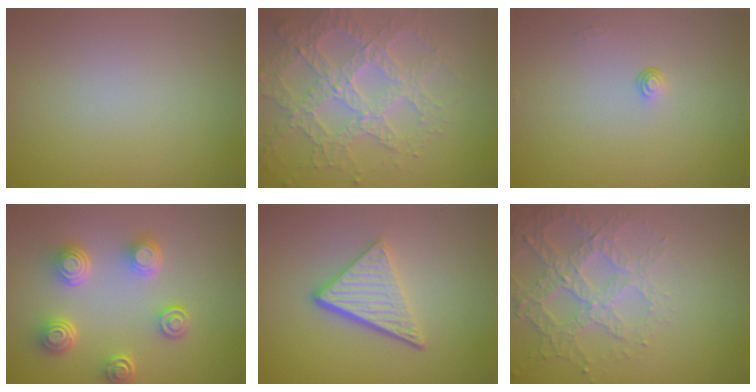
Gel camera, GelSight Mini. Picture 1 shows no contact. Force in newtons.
{"total": 7.0, "press": 5.1, "slide": 4.8}
{"total": 0.6, "press": 0.4, "slide": 0.5}
{"total": 4.9, "press": 3.6, "slide": 3.4}
{"total": 4.2, "press": 3.2, "slide": 2.7}
{"total": 3.8, "press": 3.6, "slide": 1.4}